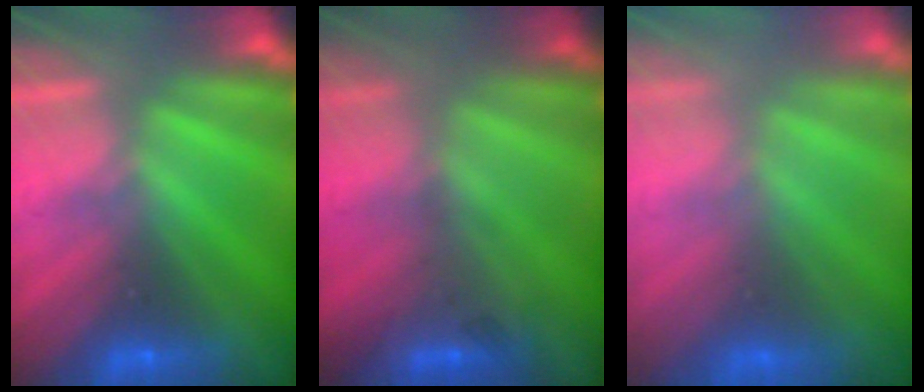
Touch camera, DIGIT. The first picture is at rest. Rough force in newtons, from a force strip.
{"total": 2.2}
{"total": 6.4}